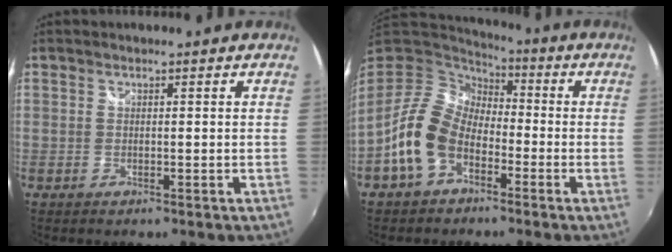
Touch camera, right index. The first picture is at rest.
{"total": 12.9, "force": [-4.9, 9.0, 7.9], "torque": [-0.170, 0.013, -0.090]}